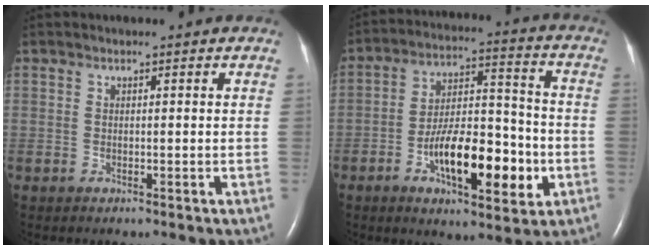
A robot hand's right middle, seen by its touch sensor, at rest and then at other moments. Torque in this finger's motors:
{"motor_torque": [1.67, -0.47, 0.55, 0.18]}